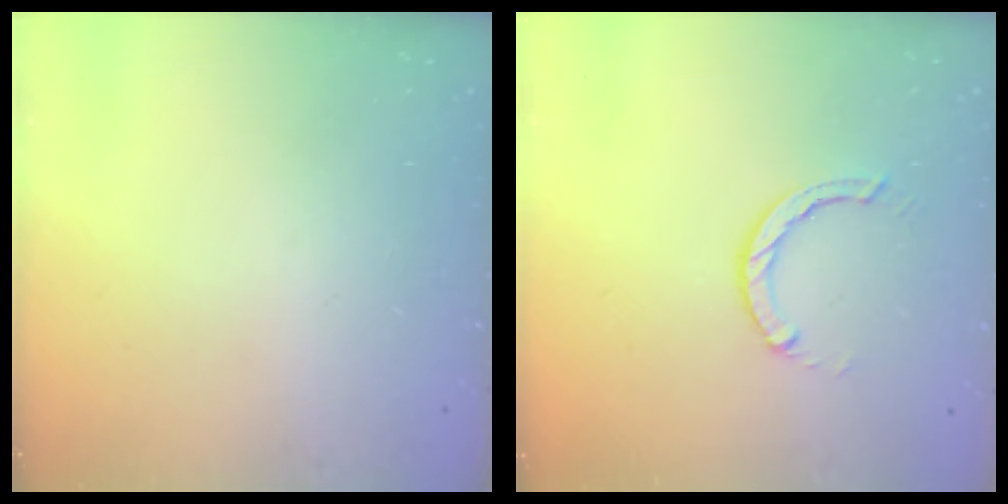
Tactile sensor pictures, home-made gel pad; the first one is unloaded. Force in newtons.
{"total": 2.9, "press": 2.9, "slide": 0.4}